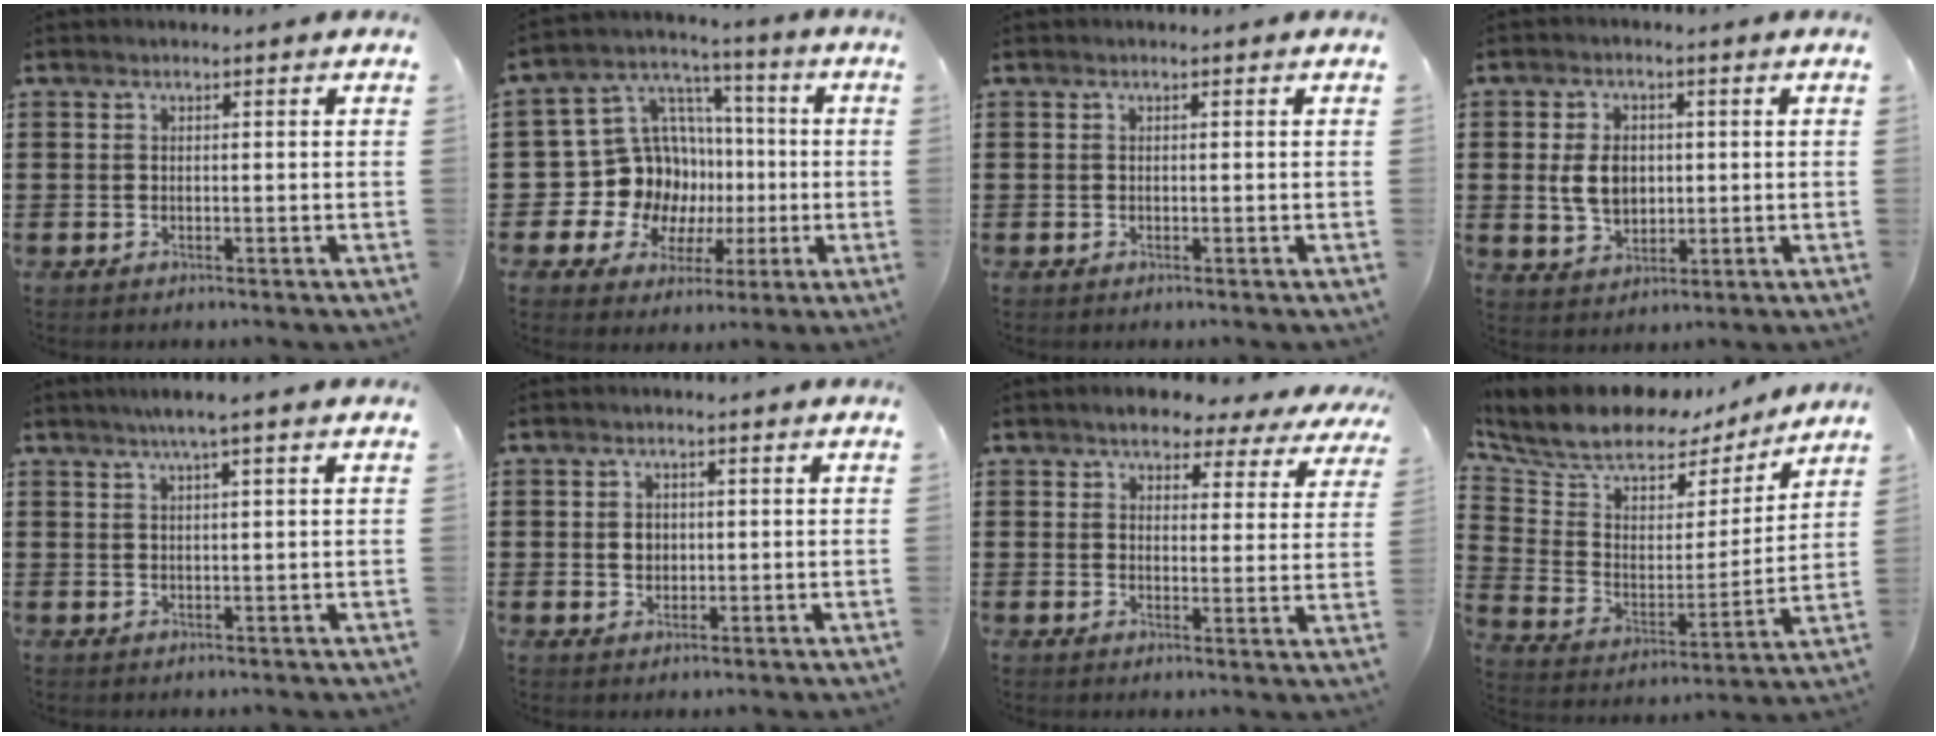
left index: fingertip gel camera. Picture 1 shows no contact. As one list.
[{"total": 14.2, "force": [-1.0, 13.2, 5.2], "torque": [-0.142, -0.015, 0.006]}, {"total": 0.0}, {"total": 5.9, "force": [0.5, 4.1, 4.3], "torque": [-0.097, 0.005, 0.002]}, {"total": 2.8, "force": [1.7, -0.2, 2.2], "torque": [-0.045, 0.001, 0.030]}, {"total": 2.2, "force": [0.3, 1.8, 1.1], "torque": [-0.020, 0.005, 0.002]}, {"total": 5.0, "force": [4.6, 1.4, 1.4], "torque": [-0.041, -0.013, 0.079]}, {"total": 9.9, "force": [8.3, 4.2, 3.6], "torque": [-0.100, -0.058, 0.140]}]